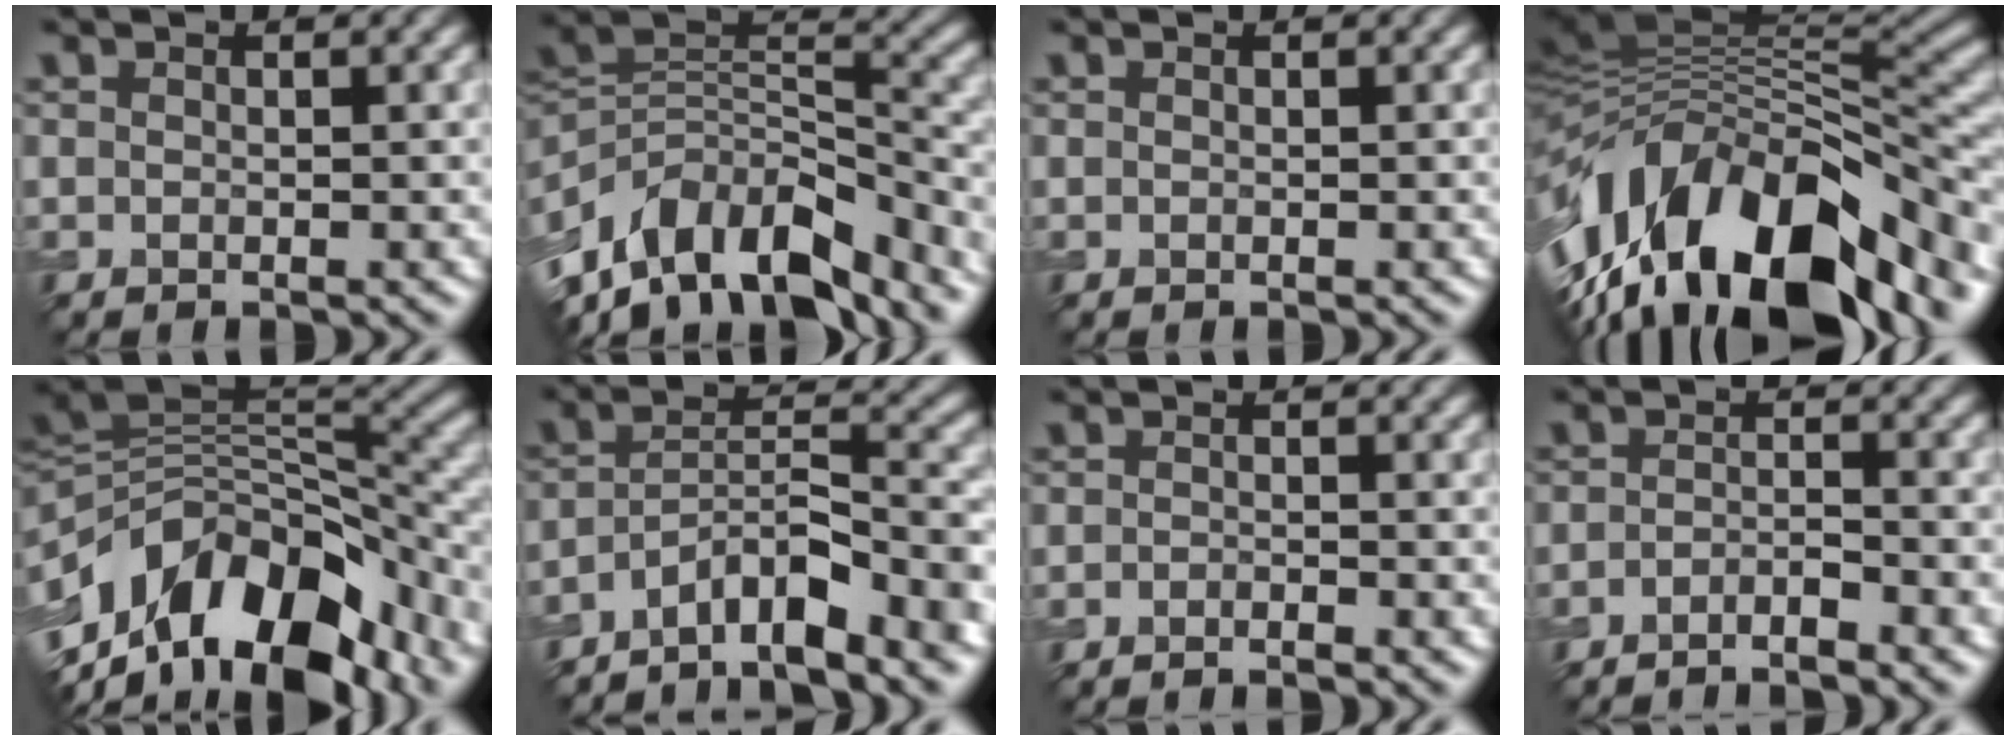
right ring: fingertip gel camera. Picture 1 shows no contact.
{"total": 12.5, "force": [-8.0, 6.4, 7.1], "torque": [-0.134, 0.023, -0.150]}
{"total": 0.0}
{"total": 17.3, "force": [-6.7, 8.4, 13.5], "torque": [-0.227, 0.006, -0.115]}
{"total": 13.5, "force": [-6.8, 7.3, 9.1], "torque": [-0.157, 0.018, -0.119]}
{"total": 8.0, "force": [-5.6, 1.8, 5.4], "torque": [-0.080, 0.010, -0.098]}
{"total": 1.1, "force": [-0.9, 0.1, 0.6], "torque": [-0.012, -0.002, -0.019]}
{"total": 2.2, "force": [-1.7, 0.4, 1.4], "torque": [-0.019, 0.000, -0.036]}